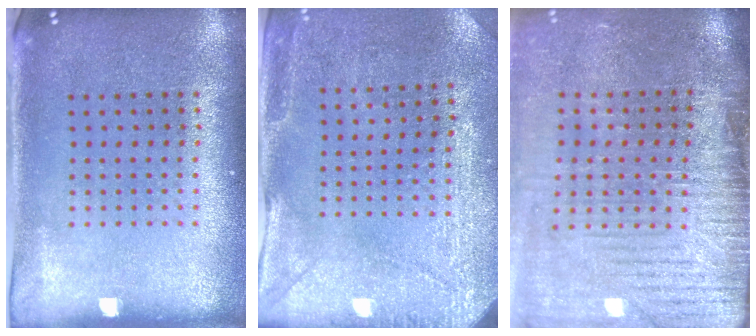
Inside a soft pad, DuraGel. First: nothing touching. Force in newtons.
{"total": 3.0, "press": 2.8, "slide": 1.0}
{"total": 4.4, "press": 3.8, "slide": 2.2}